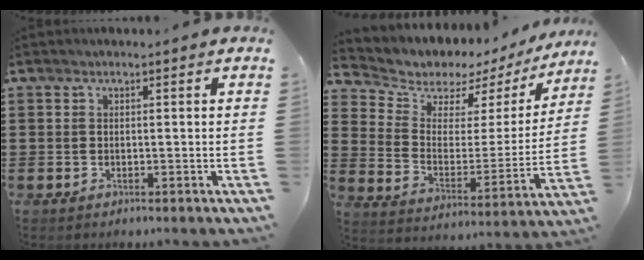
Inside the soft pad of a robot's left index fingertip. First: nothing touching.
{"total": 4.9, "force": [4.2, 2.6, 0.3], "torque": [-0.041, -0.036, 0.067]}